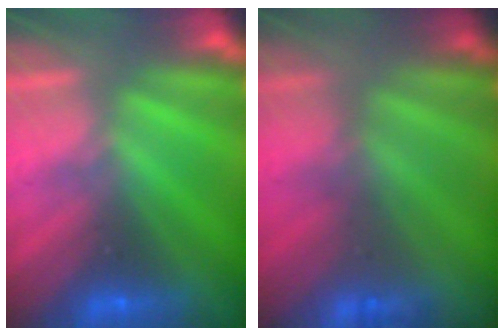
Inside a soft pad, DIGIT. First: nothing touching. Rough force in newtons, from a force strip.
{"total": 2.3}